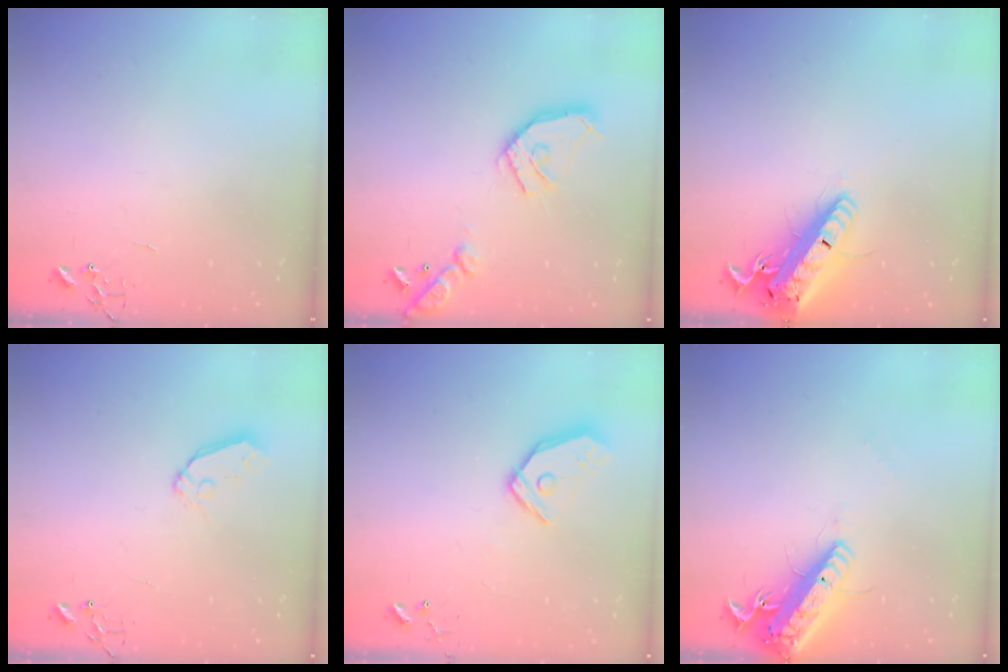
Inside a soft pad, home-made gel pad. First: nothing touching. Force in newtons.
{"total": 16.6, "press": 16.4, "slide": 2.5}
{"total": 21.8, "press": 21.4, "slide": 4.2}
{"total": 6.9, "press": 6.9, "slide": 0.5}
{"total": 12.4, "press": 12.2, "slide": 1.9}
{"total": 17.2, "press": 16.8, "slide": 3.6}